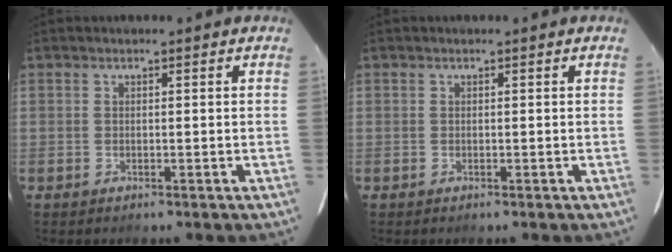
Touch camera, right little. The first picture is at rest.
{"total": 0.0}